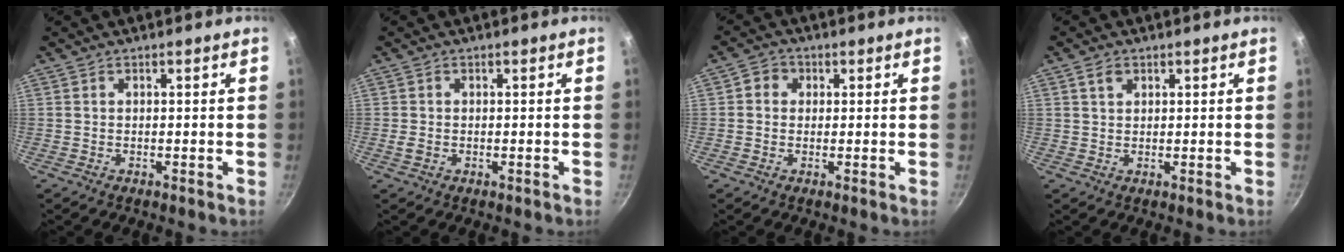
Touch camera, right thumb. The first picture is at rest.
{"total": 1.4, "force": [-0.4, 1.1, 0.9], "torque": [-0.017, 0.002, -0.007]}
{"total": 3.1, "force": [0.6, 2.8, 1.2], "torque": [0.000, 0.001, -0.002]}
{"total": 2.1, "force": [1.2, 1.4, 1.2], "torque": [-0.016, -0.002, 0.021]}